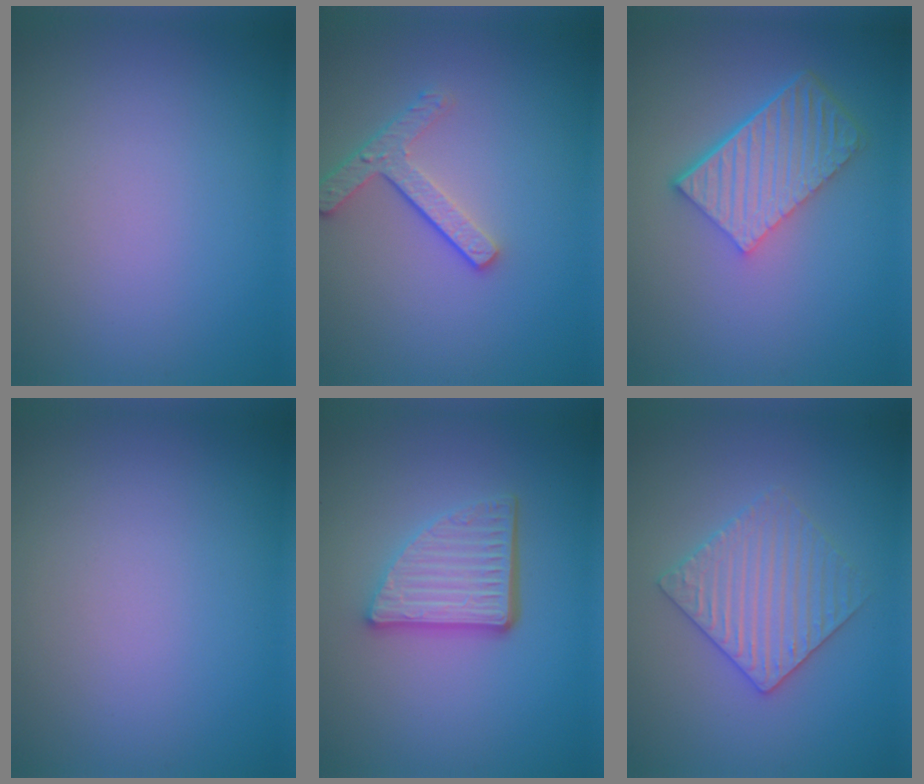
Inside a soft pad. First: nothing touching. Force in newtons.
{"total": 2.9, "press": 2.4, "slide": 1.6}
{"total": 6.1, "press": 4.2, "slide": 4.4}
{"total": 0.0}
{"total": 4.7, "press": 3.5, "slide": 3.3}
{"total": 3.4, "press": 3.4, "slide": 0.7}